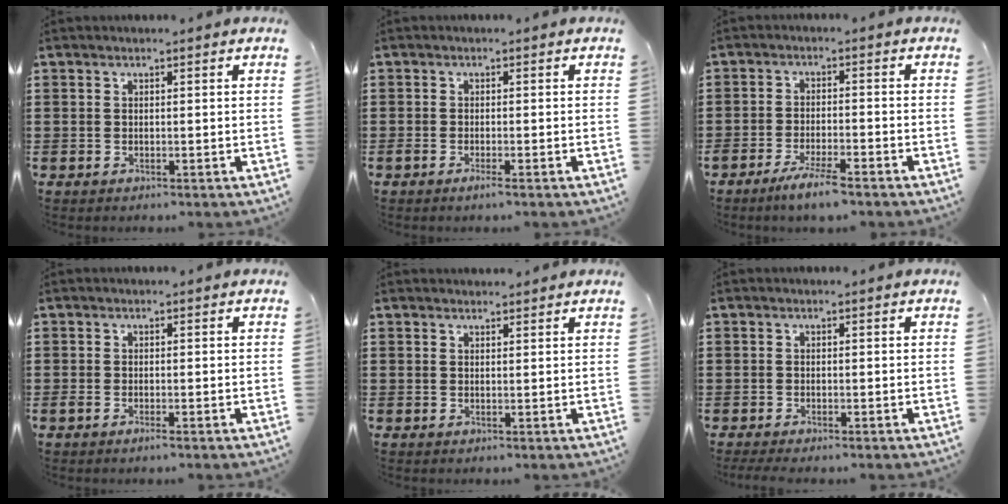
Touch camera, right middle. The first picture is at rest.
{"total": 1.1, "force": [-0.6, 0.1, 0.9], "torque": [-0.015, -0.003, -0.011]}
{"total": 4.4, "force": [-3.4, 0.1, 2.8], "torque": [-0.058, -0.009, -0.062]}
{"total": 0.9, "force": [-0.5, 0.1, 0.7], "torque": [-0.013, -0.003, -0.008]}
{"total": 1.0, "force": [0.9, 0.3, 0.0], "torque": [0.006, -0.002, 0.016]}
{"total": 0.8, "force": [-0.8, 0.0, 0.2], "torque": [-0.008, -0.007, -0.014]}